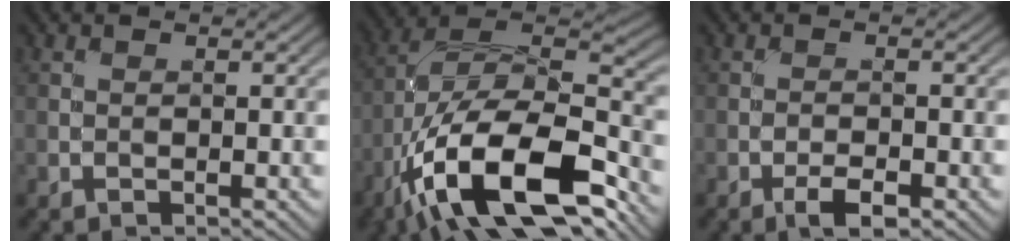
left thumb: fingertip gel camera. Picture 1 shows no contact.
{"total": 18.5, "force": [-9.4, 8.2, 13.6], "torque": [-0.256, -0.011, -0.171]}
{"total": 2.9, "force": [-1.7, 0.9, 2.2], "torque": [-0.039, 0.001, -0.034]}